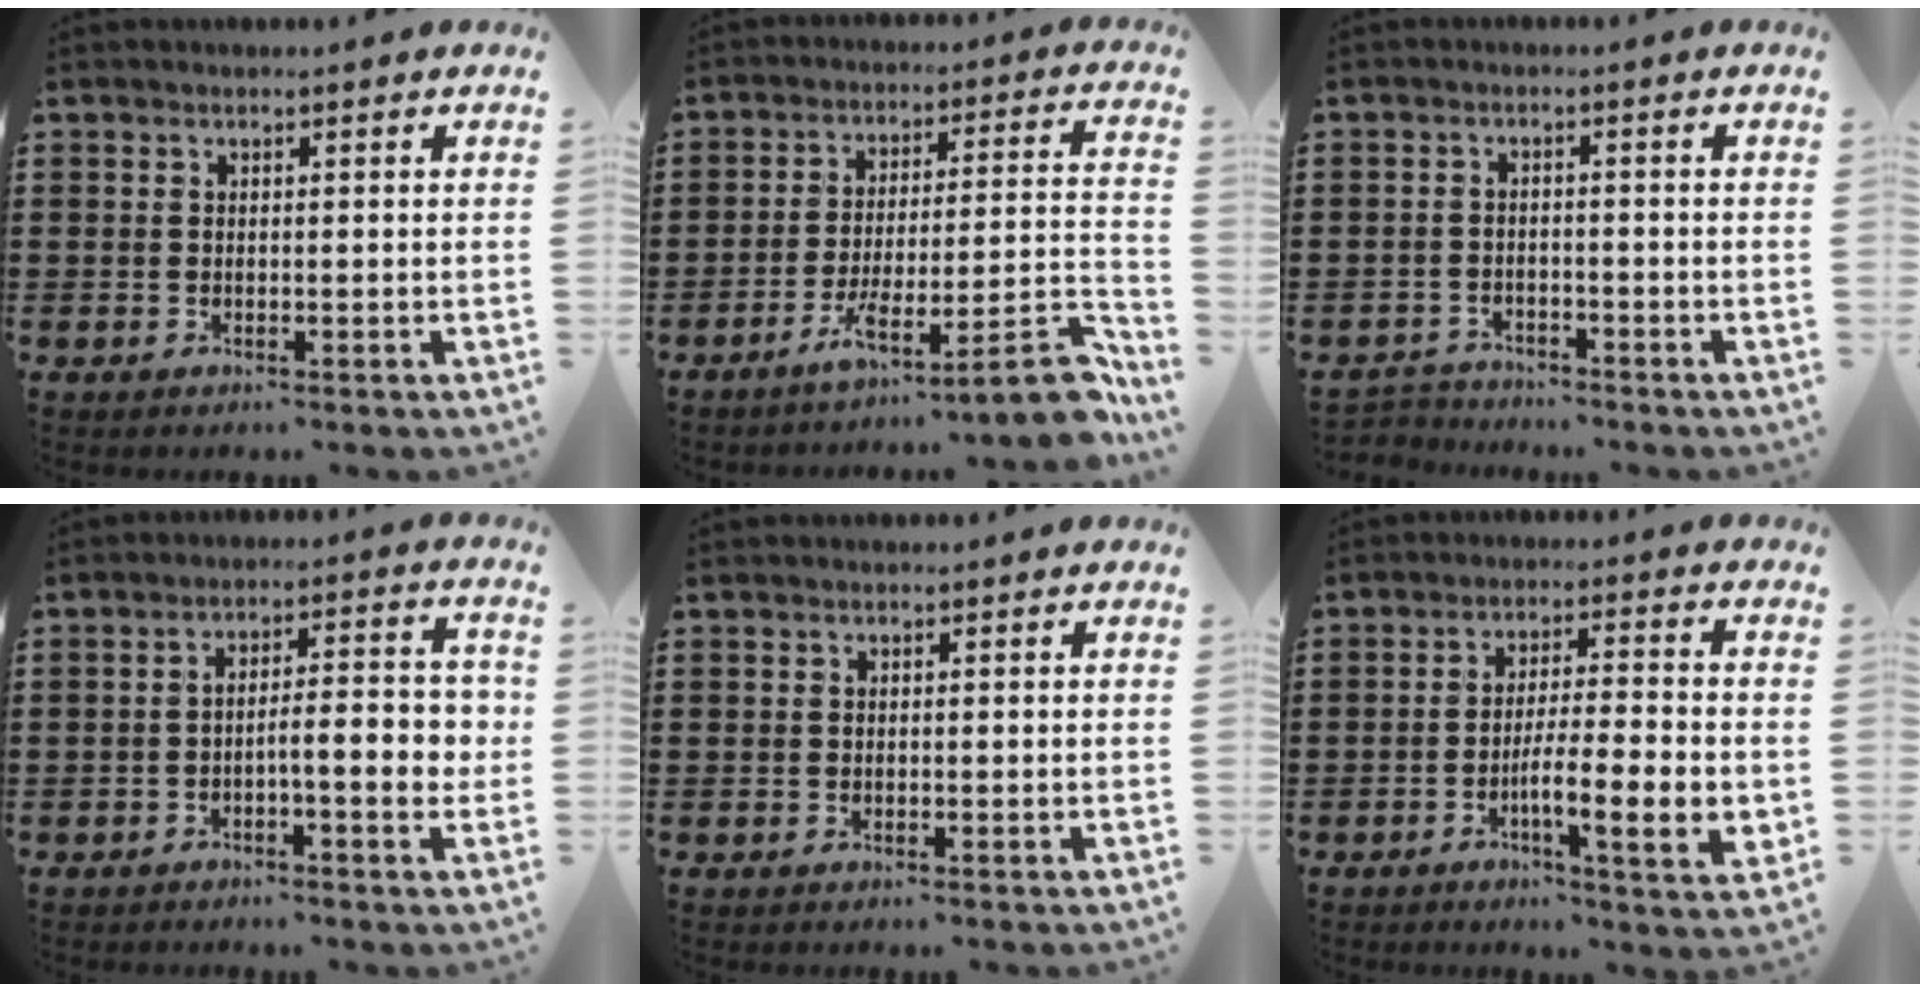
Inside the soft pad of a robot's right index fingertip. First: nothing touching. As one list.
[{"total": 10.4, "force": [-7.0, 1.0, 7.6], "torque": [-0.115, 0.005, -0.130]}, {"total": 2.2, "force": [-2.2, 0.4, -0.3], "torque": [-0.001, 0.002, -0.050]}, {"total": 6.4, "force": [-1.8, 1.5, 5.9], "torque": [-0.084, -0.001, -0.036]}, {"total": 0.0}, {"total": 8.8, "force": [-2.7, 1.4, 8.2], "torque": [-0.135, -0.009, -0.049]}]